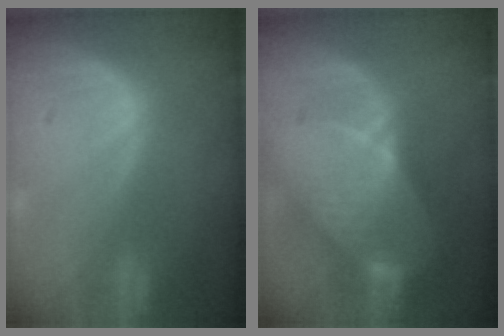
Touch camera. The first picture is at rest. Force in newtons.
{"total": 7.2, "press": 7.1, "slide": 1.4}